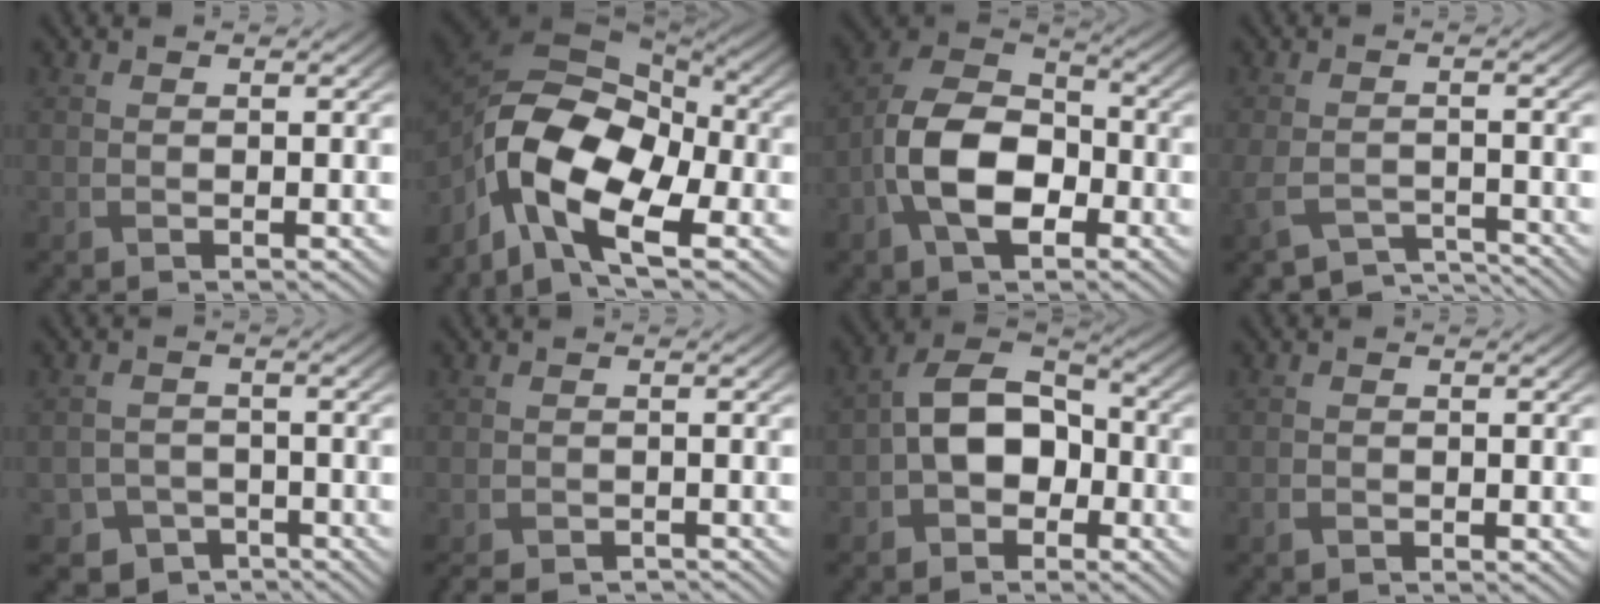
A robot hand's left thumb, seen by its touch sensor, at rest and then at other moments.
{"total": 15.4, "force": [-6.6, 8.7, 10.9], "torque": [-0.233, -0.028, -0.125]}
{"total": 11.2, "force": [-3.8, 6.9, 8.0], "torque": [-0.169, 0.003, -0.085]}
{"total": 4.1, "force": [-3.6, 0.9, 1.7], "torque": [-0.047, -0.023, -0.058]}
{"total": 4.2, "force": [-2.9, 2.9, 0.9], "torque": [-0.012, -0.003, -0.048]}
{"total": 2.7, "force": [-2.4, 0.7, 0.9], "torque": [-0.016, -0.008, -0.040]}
{"total": 8.6, "force": [-2.1, 6.0, 5.8], "torque": [-0.113, 0.008, -0.053]}
{"total": 0.8, "force": [-0.5, 0.5, 0.3], "torque": [-0.009, -0.002, -0.009]}